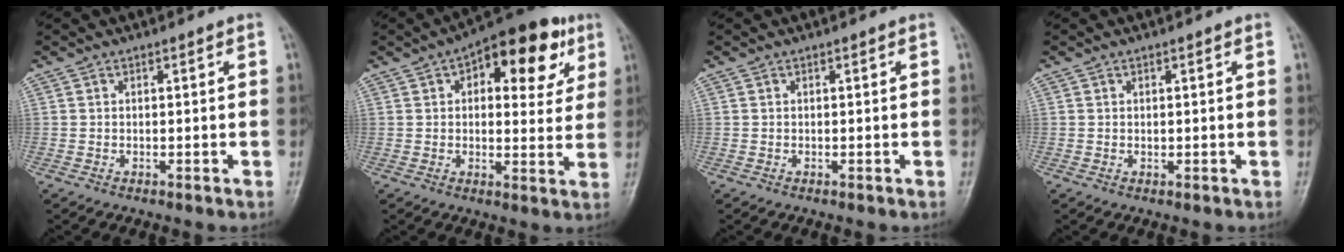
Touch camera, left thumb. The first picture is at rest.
{"total": 15.6, "force": [6.6, 8.0, 11.7], "torque": [-0.106, 0.001, 0.081]}
{"total": 0.0}
{"total": 0.5, "force": [0.1, 0.3, 0.4], "torque": [-0.006, -0.001, 0.003]}